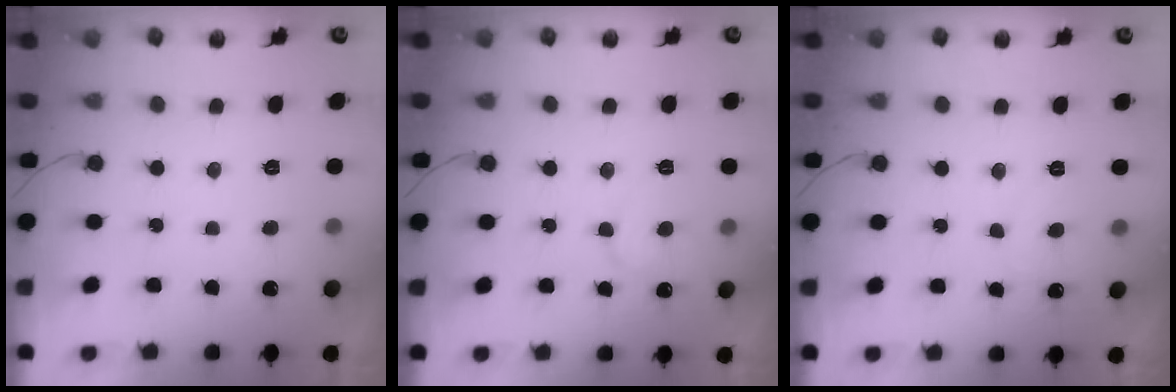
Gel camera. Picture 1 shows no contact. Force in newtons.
{"total": 6.1, "press": 6.1, "slide": 0.6}
{"total": 6.0, "press": 6.0, "slide": 0.4}